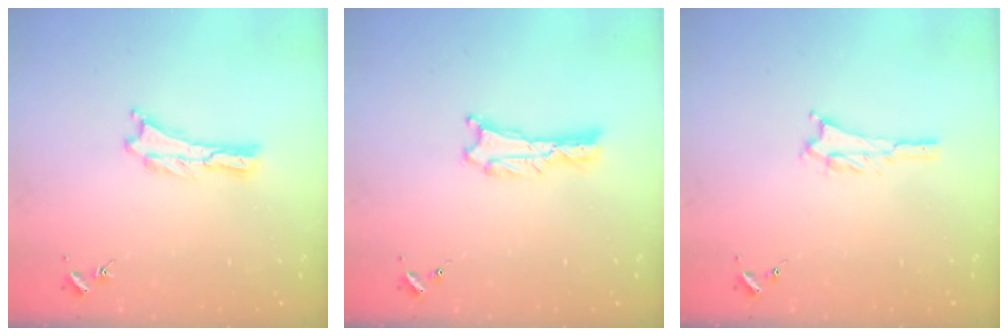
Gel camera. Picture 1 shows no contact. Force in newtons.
{"total": 0.6, "press": 0.6, "slide": 0.1}
{"total": 1.2, "press": 1.2, "slide": 0.2}